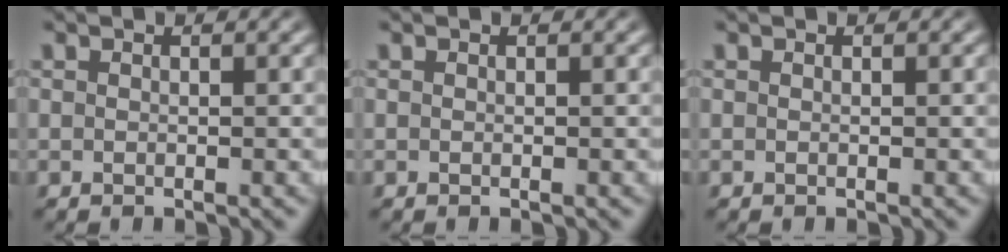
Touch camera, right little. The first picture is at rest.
{"total": 0.0}
{"total": 0.0}